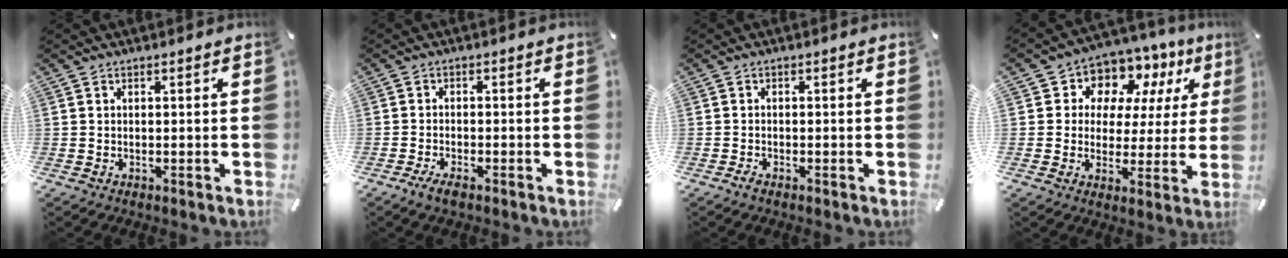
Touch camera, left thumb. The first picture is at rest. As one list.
[{"total": 2.6, "force": [-2.0, 0.6, 1.6], "torque": [-0.039, 0.003, -0.040]}, {"total": 1.0, "force": [-0.9, 0.3, 0.4], "torque": [-0.010, 0.000, -0.017]}, {"total": 8.9, "force": [6.1, 6.4, 1.4], "torque": [-0.038, -0.061, 0.113]}]